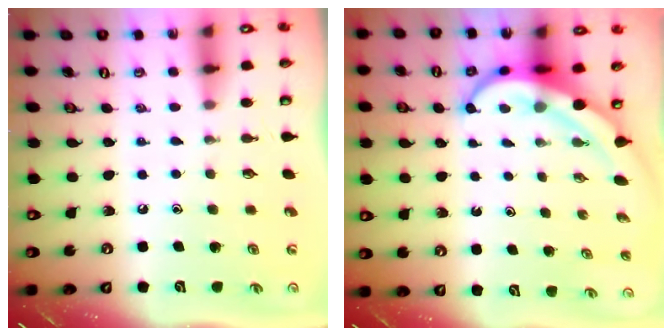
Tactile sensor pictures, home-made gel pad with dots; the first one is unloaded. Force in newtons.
{"total": 7.1, "press": 7.1, "slide": 0.9}